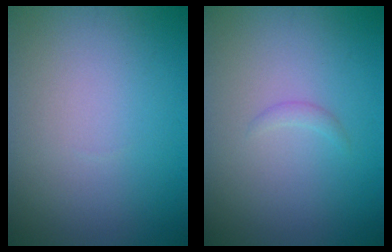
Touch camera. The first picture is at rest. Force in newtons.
{"total": 0.7, "press": 0.7, "slide": 0.1}